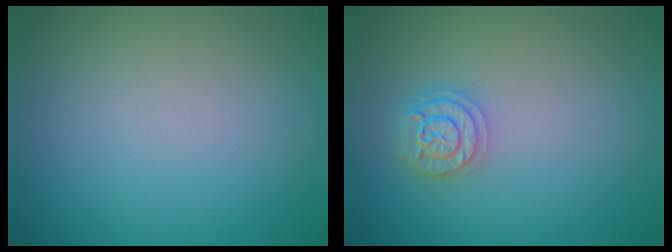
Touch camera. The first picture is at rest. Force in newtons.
{"total": 2.6, "press": 2.4, "slide": 1.0}